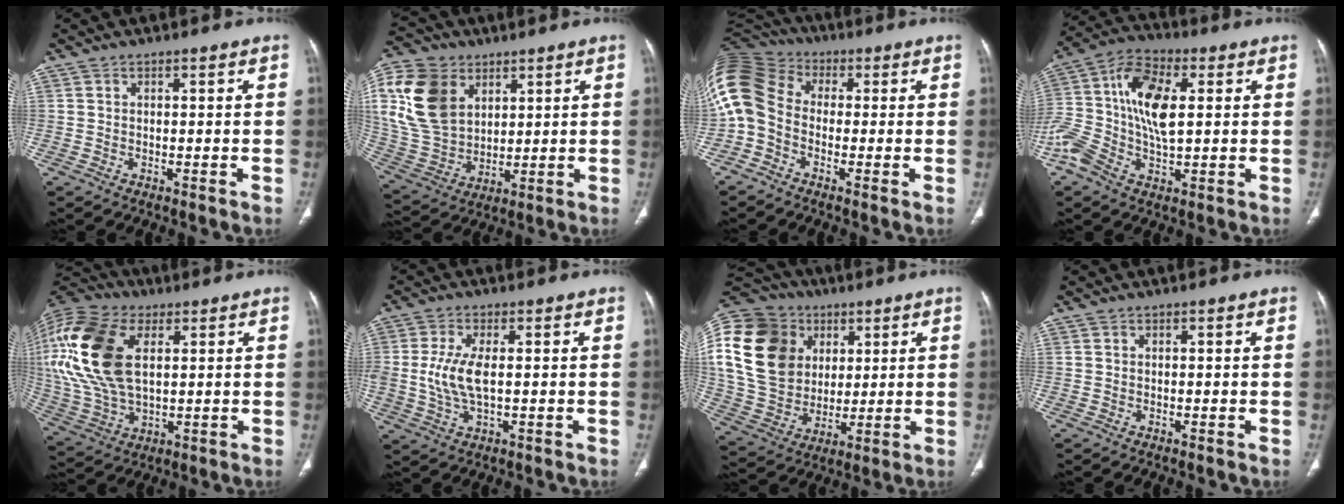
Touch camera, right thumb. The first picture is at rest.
{"total": 20.0, "force": [6.8, 14.3, 12.2], "torque": [-0.250, -0.010, 0.139]}
{"total": 15.2, "force": [-1.7, 12.1, 9.0], "torque": [-0.207, 0.055, -0.048]}
{"total": 15.9, "force": [1.1, 8.5, 13.4], "torque": [-0.284, 0.023, 0.016]}
{"total": 23.7, "force": [5.7, 13.8, 18.4], "torque": [-0.419, -0.006, 0.107]}
{"total": 7.2, "force": [0.3, 3.0, 6.5], "torque": [-0.155, -0.004, 0.008]}
{"total": 27.6, "force": [7.6, 21.5, 15.6], "torque": [-0.333, 0.033, 0.151]}
{"total": 0.0}